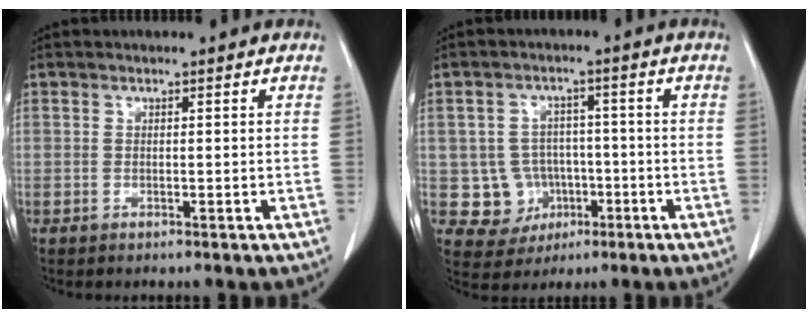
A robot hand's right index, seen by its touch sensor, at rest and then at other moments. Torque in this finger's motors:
{"motor_torque": [-0.22, 0.15, -0.56, -0.16]}